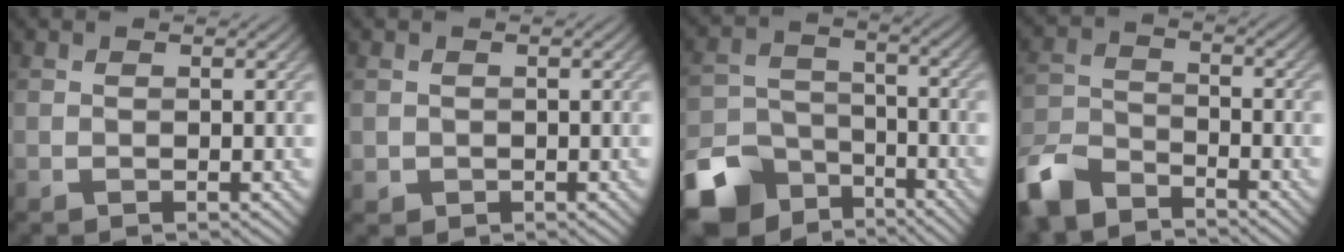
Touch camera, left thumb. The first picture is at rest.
{"total": 1.1, "force": [0.0, 1.1, 0.1], "torque": [-0.005, -0.010, -0.001]}
{"total": 11.4, "force": [-8.1, 6.6, 4.5], "torque": [-0.101, -0.024, -0.146]}
{"total": 7.8, "force": [-6.6, 2.8, 3.1], "torque": [-0.073, -0.010, -0.148]}